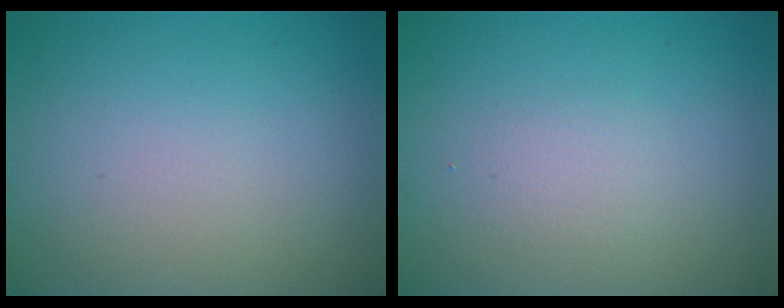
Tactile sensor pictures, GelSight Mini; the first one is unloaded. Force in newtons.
{"total": 1.1, "press": 1.1, "slide": 0.0}